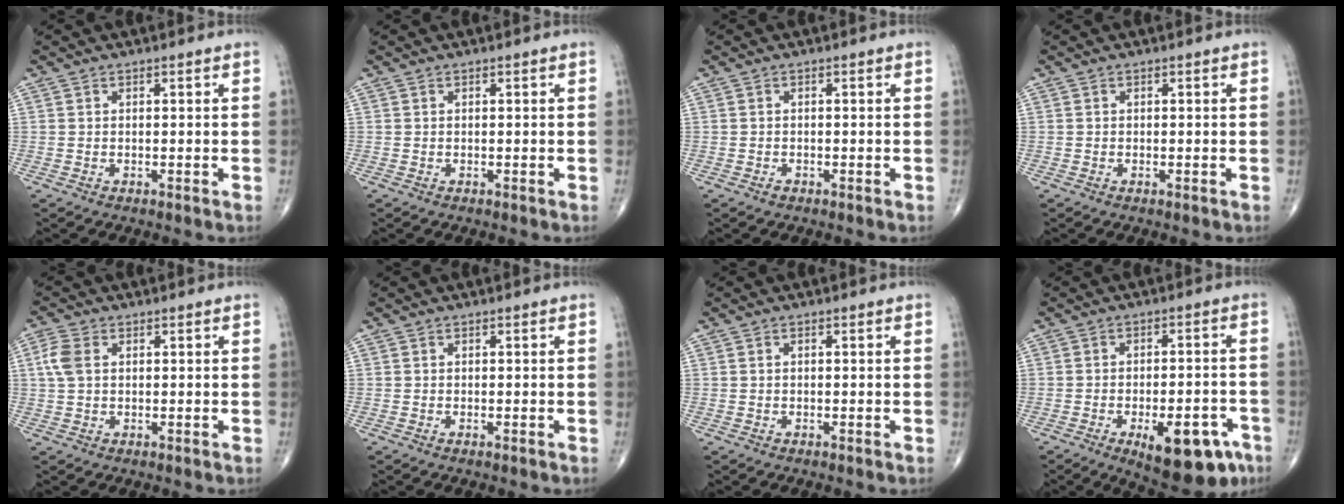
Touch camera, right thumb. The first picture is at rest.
{"total": 0.0}
{"total": 0.7, "force": [-0.5, 0.3, 0.2], "torque": [-0.002, 0.001, -0.009]}
{"total": 0.0}
{"total": 4.3, "force": [0.9, 2.8, 3.1], "torque": [-0.082, 0.009, 0.016]}
{"total": 0.0}
{"total": 0.0}
{"total": 14.6, "force": [-7.4, 6.0, 11.2], "torque": [-0.117, 0.027, -0.089]}